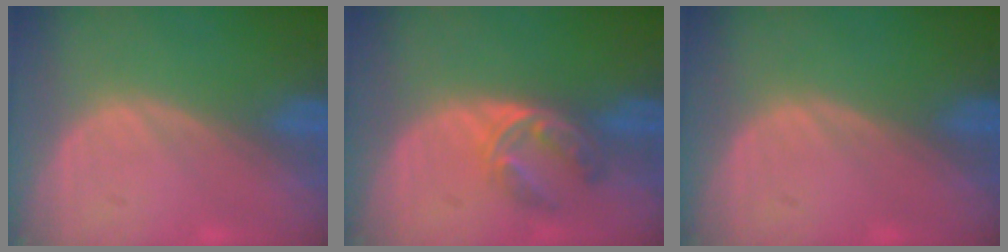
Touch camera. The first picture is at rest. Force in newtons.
{"total": 5.8, "press": 4.7, "slide": 3.5}
{"total": 0.0}